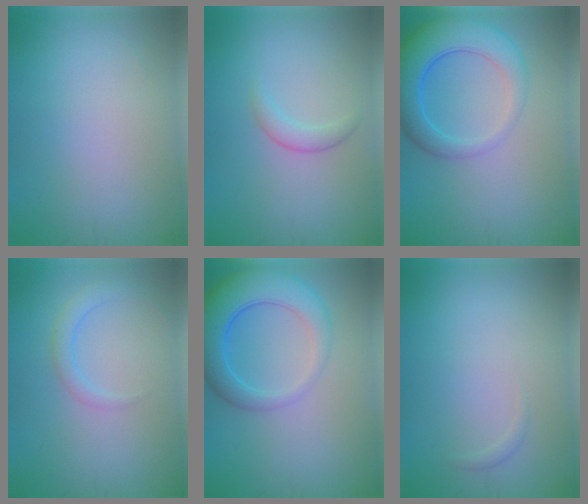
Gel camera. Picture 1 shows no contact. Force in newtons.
{"total": 1.6, "press": 1.6, "slide": 0.2}
{"total": 6.4, "press": 6.4, "slide": 0.4}
{"total": 1.8, "press": 1.8, "slide": 0.0}
{"total": 6.4, "press": 6.4, "slide": 0.4}
{"total": 0.5, "press": 0.5, "slide": 0.0}